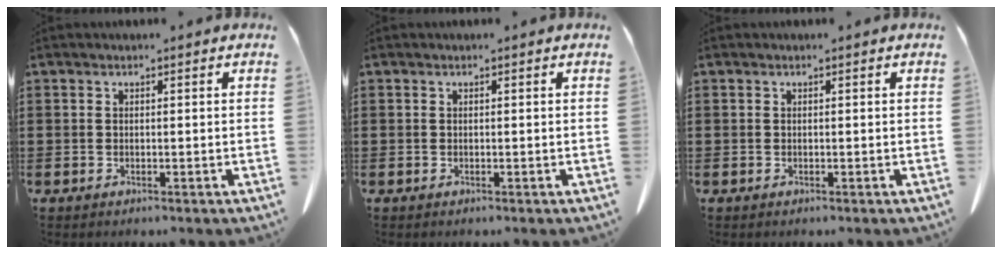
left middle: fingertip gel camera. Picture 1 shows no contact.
{"total": 0.0}
{"total": 0.0}